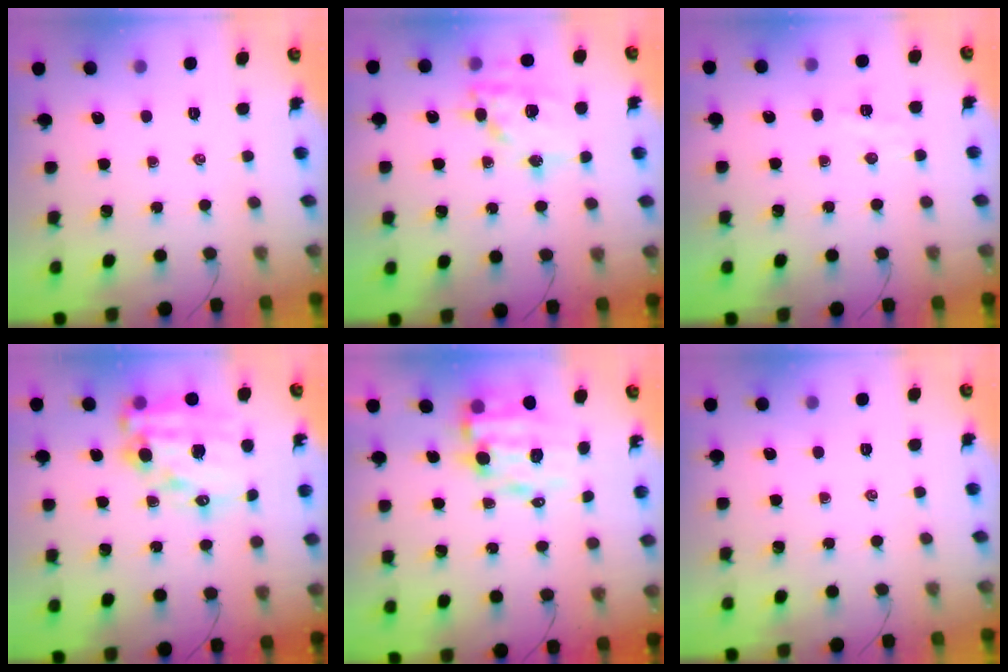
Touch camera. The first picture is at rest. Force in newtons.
{"total": 15.1, "press": 15.0, "slide": 2.2}
{"total": 4.7, "press": 4.5, "slide": 1.3}
{"total": 17.2, "press": 16.9, "slide": 3.6}
{"total": 8.1, "press": 7.8, "slide": 2.3}
{"total": 0.0}